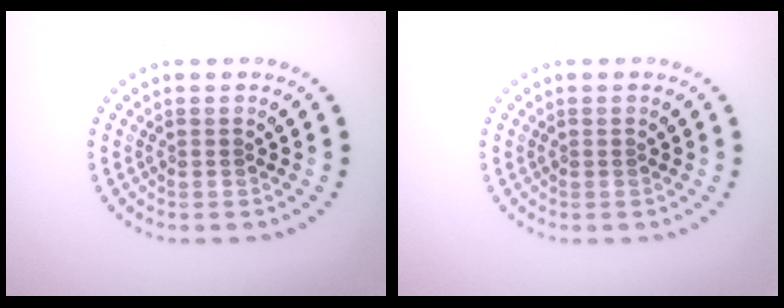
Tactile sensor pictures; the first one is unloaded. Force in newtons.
{"total": 0.0}